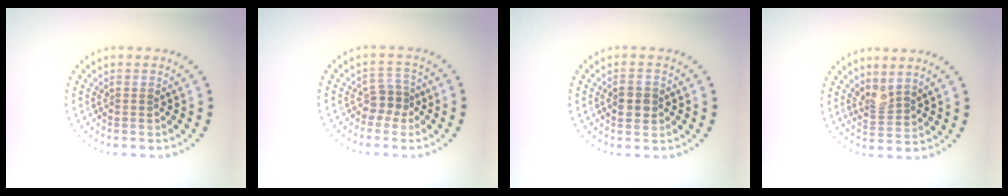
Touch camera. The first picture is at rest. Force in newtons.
{"total": 2.0, "press": 1.6, "slide": 1.2}
{"total": 2.6, "press": 2.6, "slide": 0.2}
{"total": 2.0, "press": 1.5, "slide": 1.4}